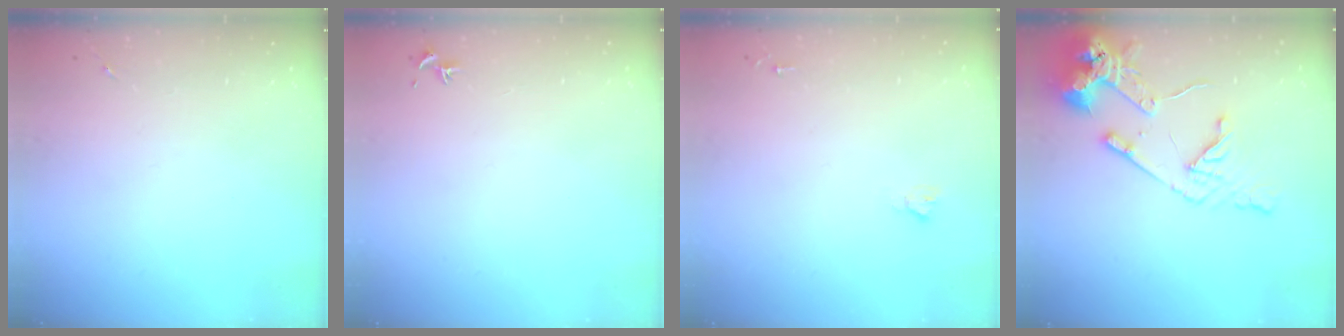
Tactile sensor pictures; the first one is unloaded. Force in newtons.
{"total": 0.7, "press": 0.6, "slide": 0.5}
{"total": 1.9, "press": 1.9, "slide": 0.2}
{"total": 14.9, "press": 14.8, "slide": 2.0}